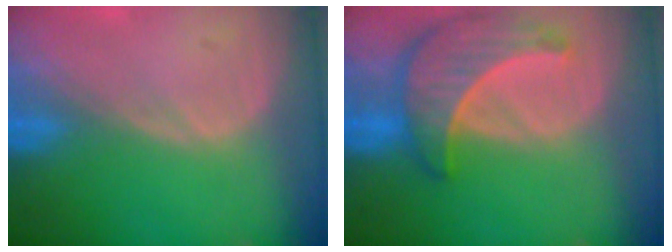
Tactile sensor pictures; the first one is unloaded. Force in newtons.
{"total": 8.9, "press": 8.0, "slide": 3.7}